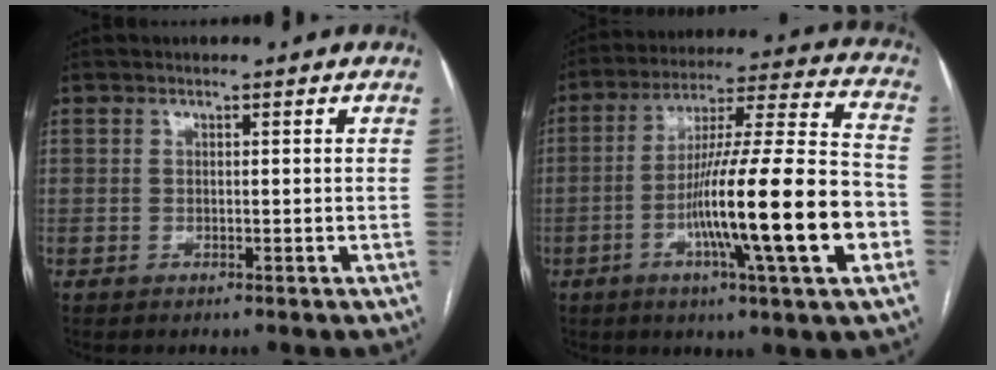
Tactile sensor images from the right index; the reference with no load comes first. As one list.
[{"total": 19.5, "force": [-5.6, -0.1, 18.7], "torque": [-0.304, -0.005, -0.093]}]